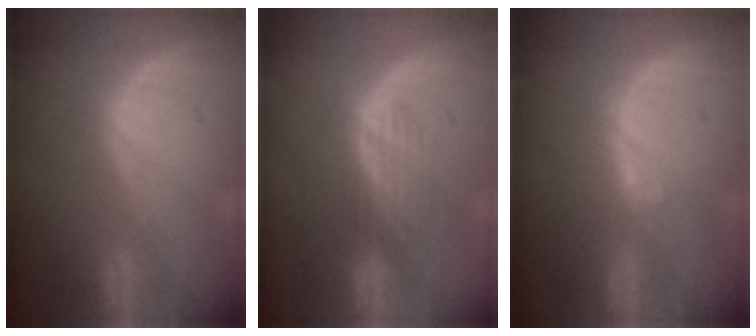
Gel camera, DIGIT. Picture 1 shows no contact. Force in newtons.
{"total": 3.8, "press": 3.2, "slide": 1.9}
{"total": 1.3, "press": 1.1, "slide": 0.7}